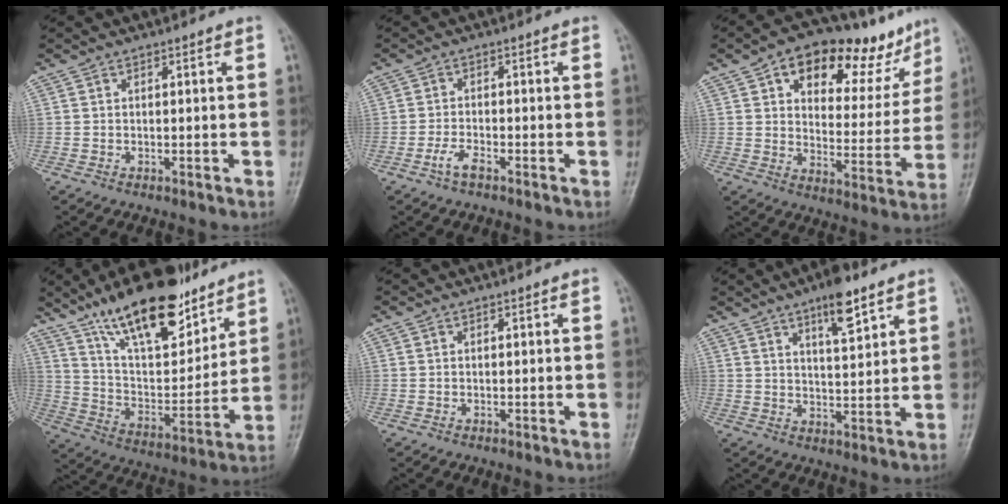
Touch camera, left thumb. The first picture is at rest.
{"total": 2.9, "force": [-1.8, 1.0, 2.0], "torque": [-0.046, 0.012, -0.038]}
{"total": 19.8, "force": [12.5, 9.6, 12.1], "torque": [-0.107, -0.028, 0.185]}
{"total": 22.4, "force": [15.4, 8.4, 13.9], "torque": [-0.185, -0.068, 0.267]}
{"total": 0.0}
{"total": 8.0, "force": [5.1, 2.2, 5.8], "torque": [-0.084, -0.030, 0.083]}